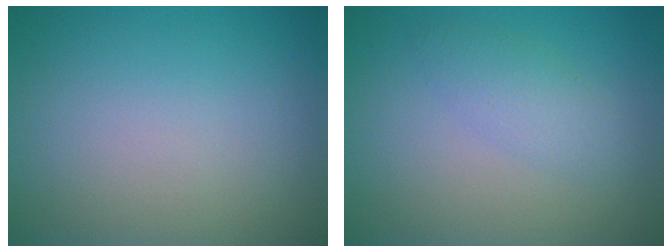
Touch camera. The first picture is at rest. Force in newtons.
{"total": 2.2, "press": 2.2, "slide": 0.1}